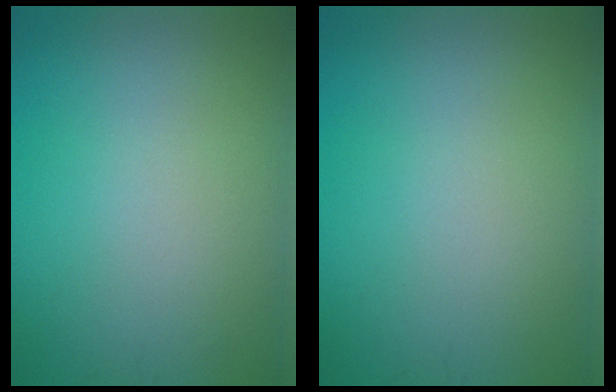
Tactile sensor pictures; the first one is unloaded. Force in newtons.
{"total": 0.0}